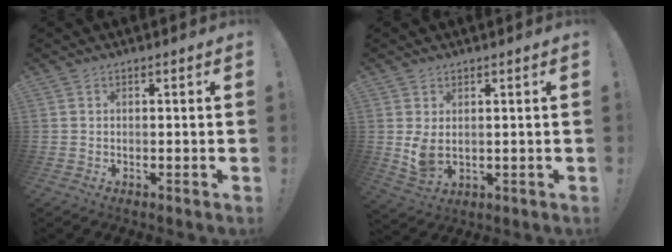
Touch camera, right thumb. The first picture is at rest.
{"total": 5.6, "force": [1.4, 3.5, 4.2], "torque": [-0.067, -0.018, 0.026]}